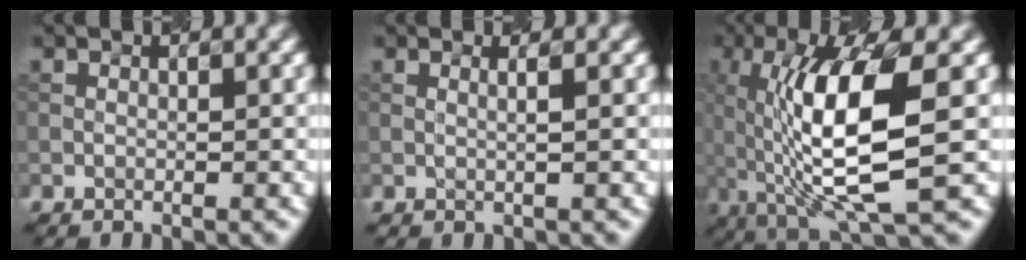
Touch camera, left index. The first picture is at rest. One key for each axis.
{"total": 1.5, "fx": 0.4, "fy": 0.6, "fz": 1.4, "tx": -0.013, "ty": 0.006, "tz": -0.008}
{"total": 10.1, "fx": -0.6, "fy": 2.7, "fz": 9.8, "tx": -0.172, "ty": 0.002, "tz": 0.002}